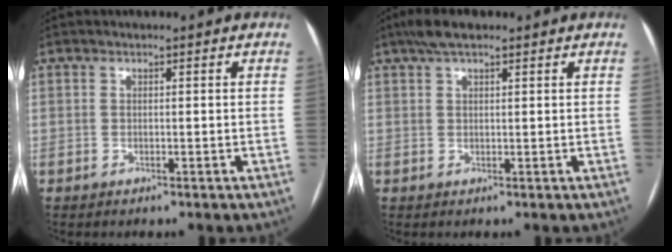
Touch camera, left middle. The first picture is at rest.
{"total": 4.3, "force": [3.0, 1.3, 2.8], "torque": [-0.057, 0.022, 0.054]}